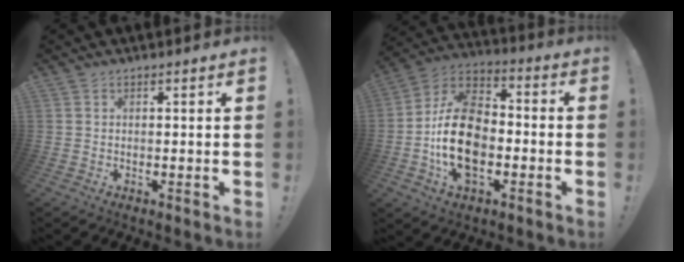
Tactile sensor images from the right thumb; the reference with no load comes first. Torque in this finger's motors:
{"motor_torque": [2.35, 2.66, 1.23, -1.04, 0.67]}